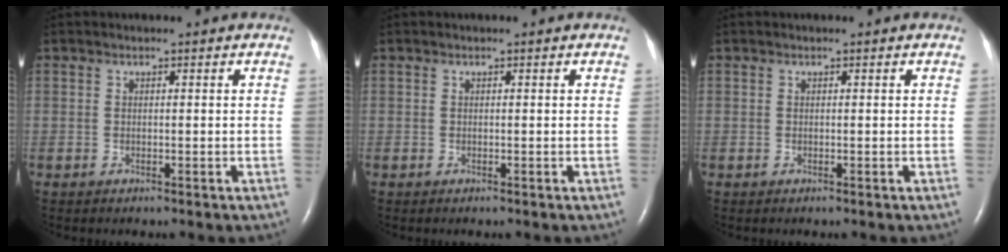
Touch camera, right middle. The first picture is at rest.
{"total": 0.0}
{"total": 0.0}